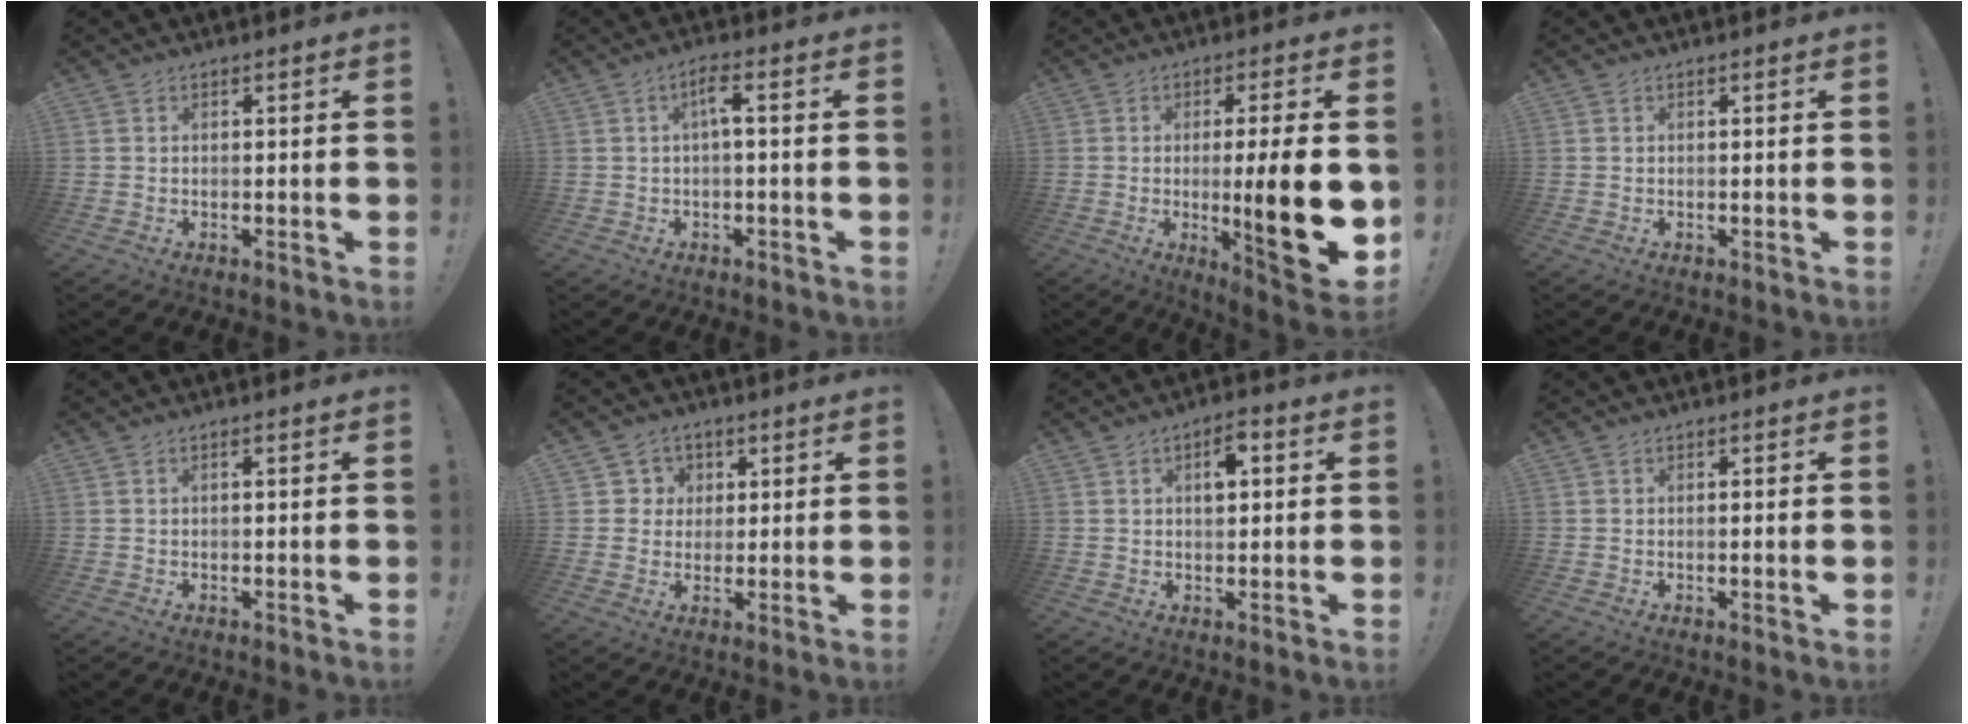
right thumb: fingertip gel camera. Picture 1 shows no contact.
{"total": 3.8, "force": [0.3, 0.6, 3.8], "torque": [-0.067, 0.003, -0.002]}
{"total": 17.4, "force": [-2.5, 2.2, 17.1], "torque": [-0.248, -0.002, -0.029]}
{"total": 0.0}
{"total": 0.6, "force": [-0.3, 0.0, 0.5], "torque": [-0.010, 0.000, -0.005]}
{"total": 1.6, "force": [0.7, 1.4, 0.3], "torque": [0.002, -0.004, 0.010]}
{"total": 4.9, "force": [1.2, 2.7, 3.9], "torque": [-0.041, -0.003, 0.012]}
{"total": 1.1, "force": [-0.3, -0.2, 1.0], "torque": [-0.016, -0.001, -0.006]}